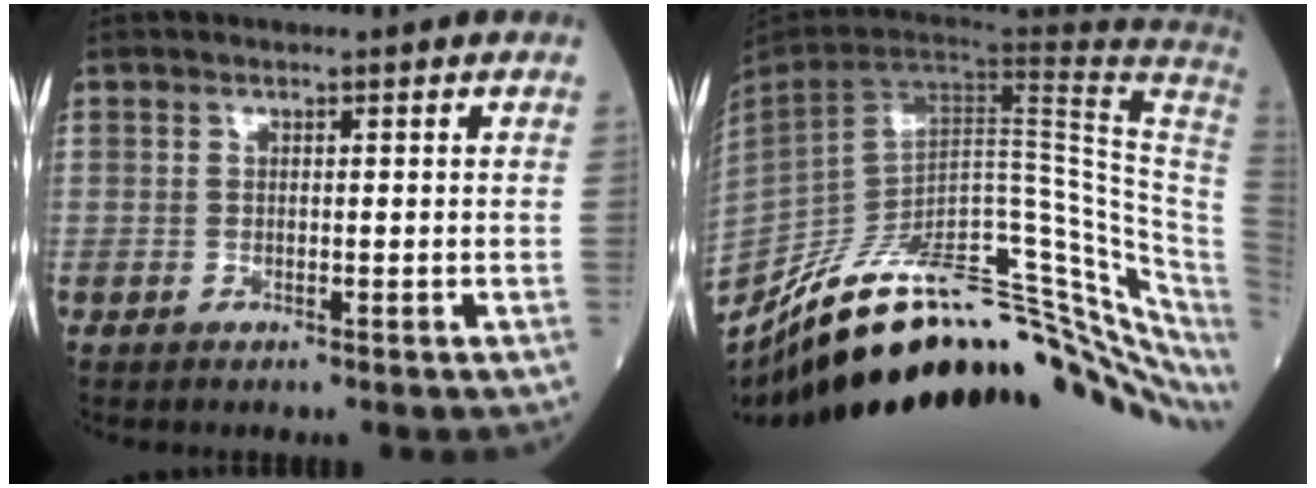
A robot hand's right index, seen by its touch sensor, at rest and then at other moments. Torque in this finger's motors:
{"motor_torque": [0.22, -1.92, -0.32, -0.21]}